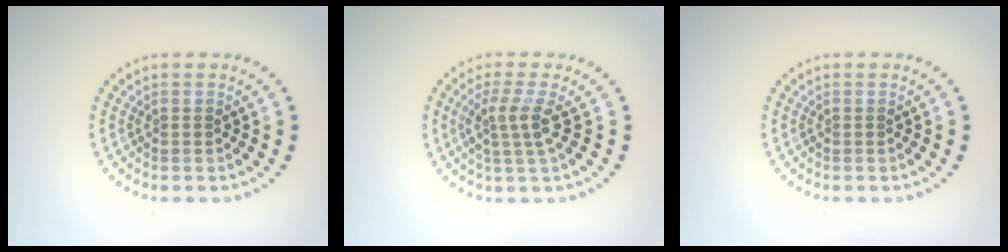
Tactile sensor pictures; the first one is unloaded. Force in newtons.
{"total": 2.7, "press": 2.0, "slide": 1.8}
{"total": 0.0}